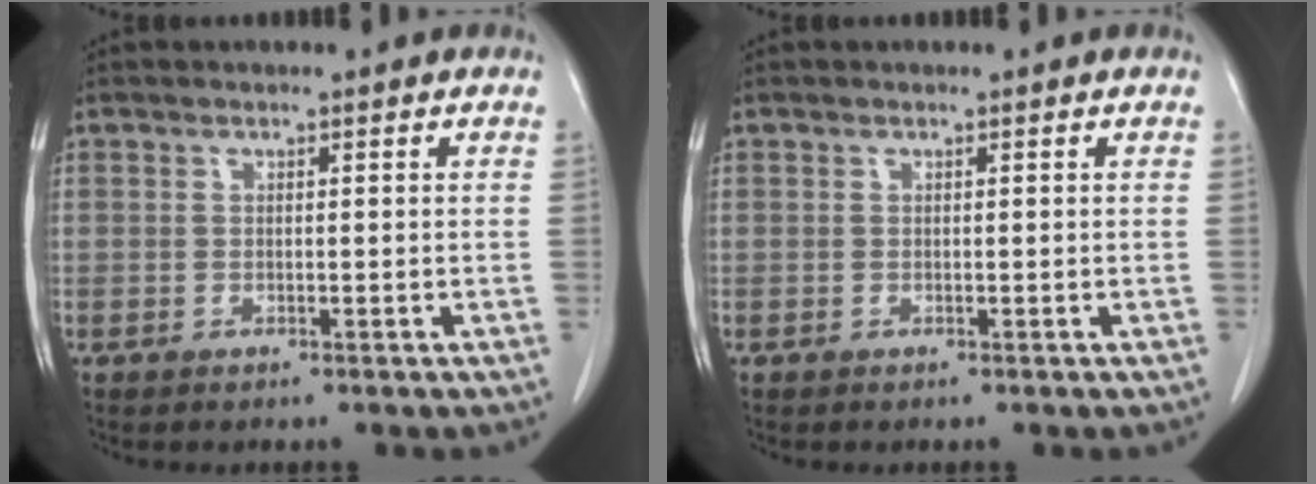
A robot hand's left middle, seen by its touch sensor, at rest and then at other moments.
{"total": 0.0}